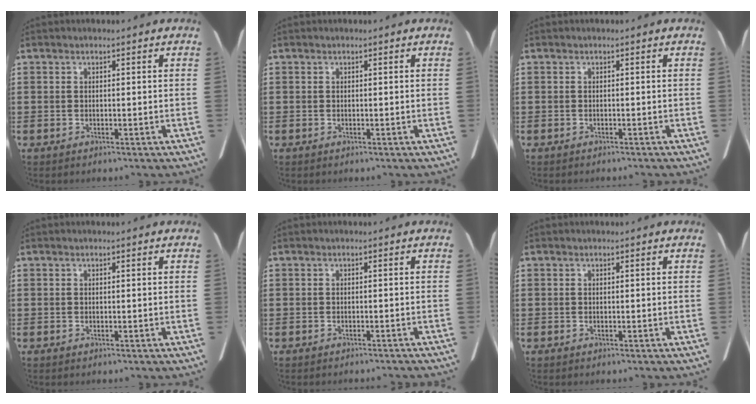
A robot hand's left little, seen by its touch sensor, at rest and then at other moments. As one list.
[{"total": 0.0}, {"total": 0.0}, {"total": 0.0}, {"total": 0.6, "force": [-0.6, 0.0, 0.3], "torque": [-0.006, -0.003, -0.011]}, {"total": 0.0}]